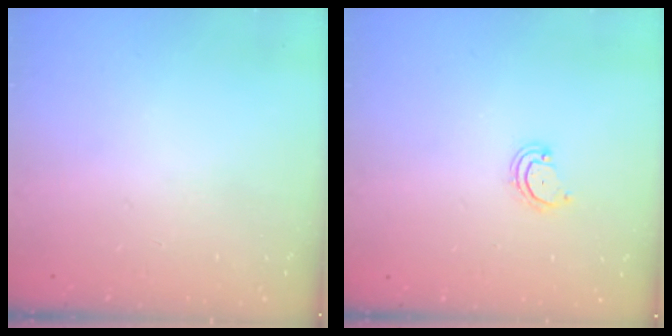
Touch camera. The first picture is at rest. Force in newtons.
{"total": 2.8, "press": 2.8, "slide": 0.2}